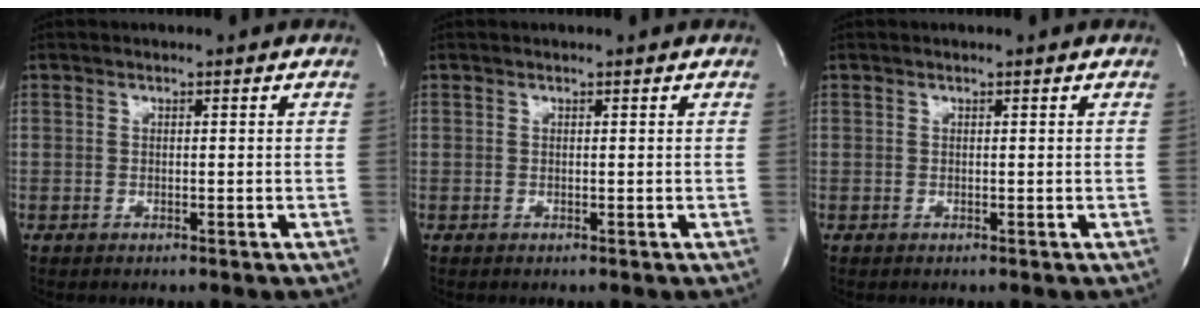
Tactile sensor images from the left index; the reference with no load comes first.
{"total": 0.7, "force": [0.7, 0.0, 0.1], "torque": [-0.005, 0.003, 0.008]}
{"total": 0.5, "force": [0.5, 0.0, 0.2], "torque": [-0.004, 0.000, 0.007]}